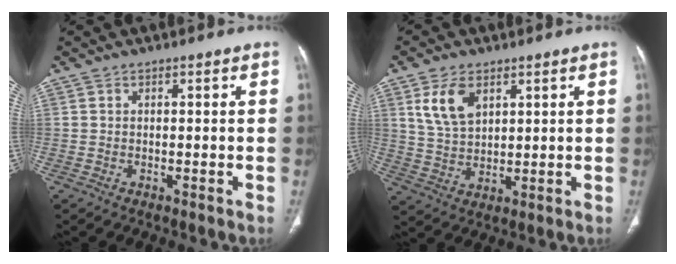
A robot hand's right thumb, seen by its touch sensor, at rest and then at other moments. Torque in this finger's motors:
{"motor_torque": [0.03, 0.06, 0.68, 0.61, 0.06]}